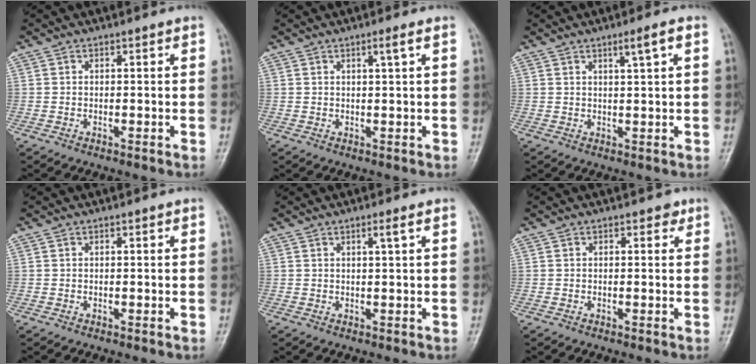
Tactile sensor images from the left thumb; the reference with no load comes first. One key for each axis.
{"total": 1.9, "fx": 0.9, "fy": -0.1, "fz": 1.7, "tx": -0.030, "ty": -0.005, "tz": 0.016}
{"total": 3.3, "fx": 1.6, "fy": 0.1, "fz": 2.9, "tx": -0.050, "ty": -0.004, "tz": 0.028}
{"total": 0.0}
{"total": 1.7, "fx": 0.9, "fy": -0.1, "fz": 1.4, "tx": -0.025, "ty": -0.005, "tz": 0.015}
{"total": 1.3, "fx": 0.7, "fy": 0.9, "fz": 0.6, "tx": 0.006, "ty": -0.001, "tz": 0.004}